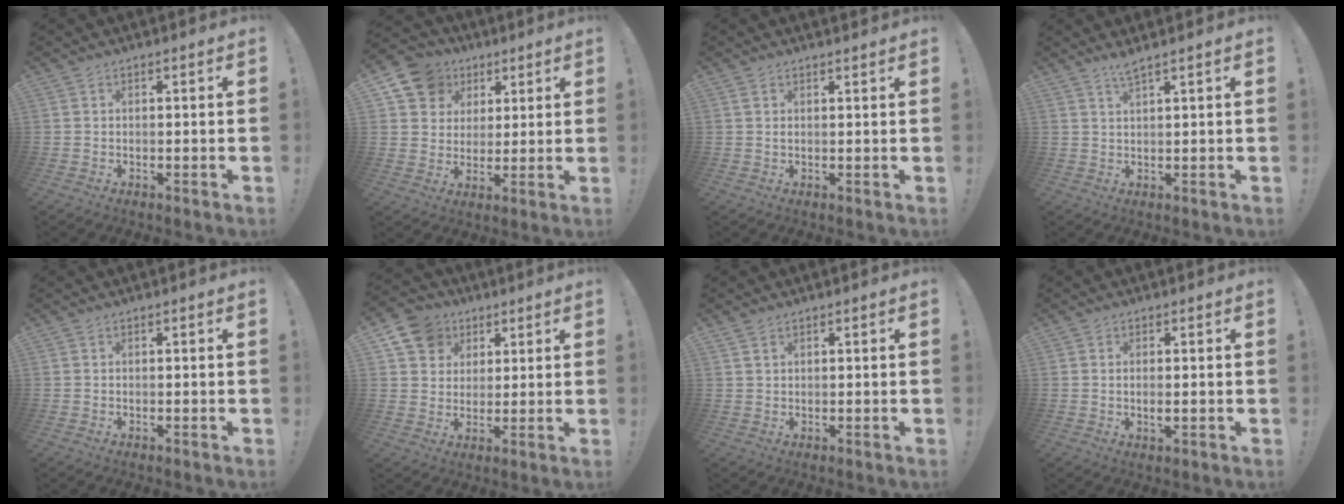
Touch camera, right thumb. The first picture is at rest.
{"total": 11.4, "force": [5.5, 9.4, 3.4], "torque": [-0.057, -0.027, 0.111]}
{"total": 1.3, "force": [1.2, 0.1, 0.6], "torque": [-0.008, -0.004, 0.021]}
{"total": 3.0, "force": [2.3, -0.2, 1.9], "torque": [-0.035, -0.011, 0.039]}
{"total": 0.0}
{"total": 10.7, "force": [4.9, 9.0, 3.3], "torque": [-0.052, -0.024, 0.099]}
{"total": 1.8, "force": [1.2, 0.9, 1.0], "torque": [-0.014, -0.002, 0.022]}
{"total": 2.0, "force": [0.0, 0.9, 1.8], "torque": [-0.025, -0.001, -0.001]}